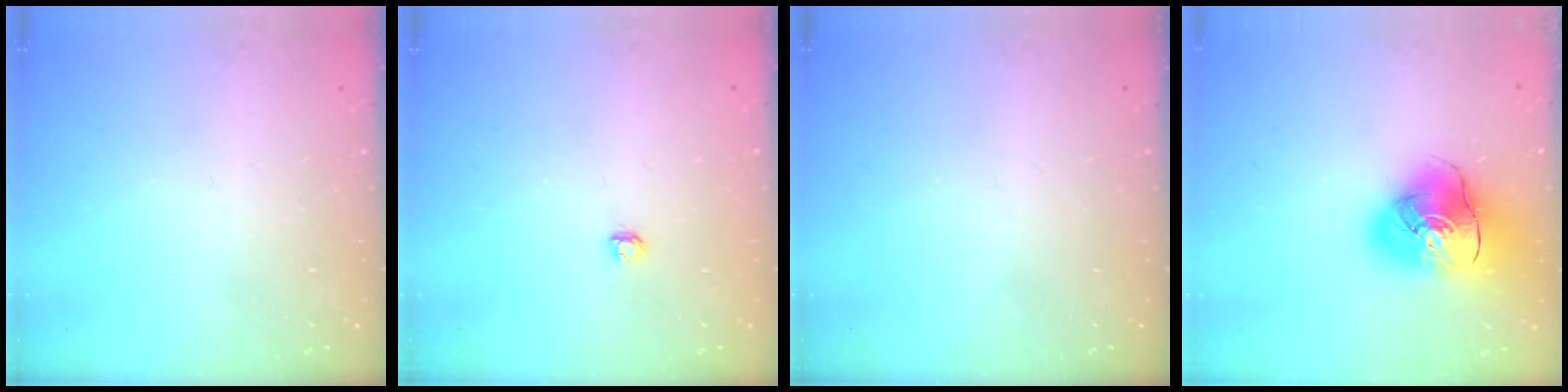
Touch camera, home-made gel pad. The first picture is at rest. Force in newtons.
{"total": 2.9, "press": 2.9, "slide": 0.3}
{"total": 0.0}
{"total": 15.3, "press": 15.2, "slide": 2.2}